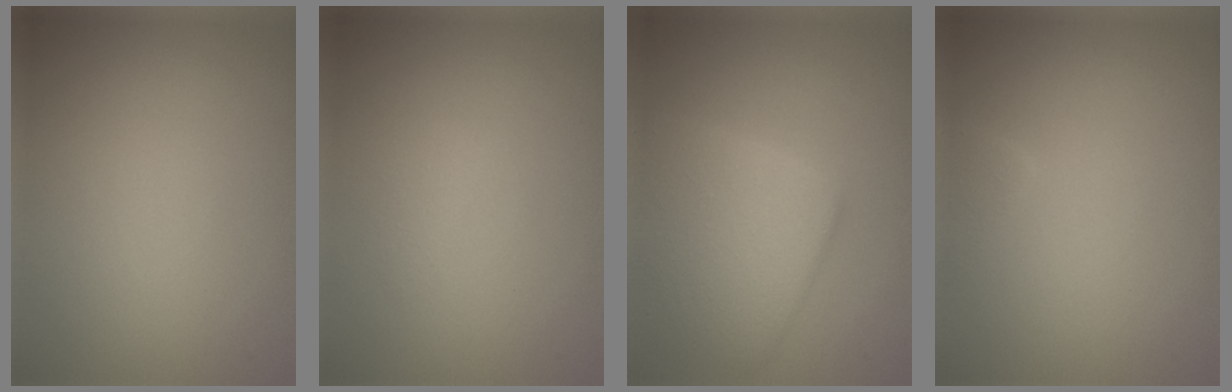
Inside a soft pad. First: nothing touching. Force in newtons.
{"total": 0.9, "press": 0.9, "slide": 0.1}
{"total": 5.7, "press": 5.7, "slide": 0.3}
{"total": 0.8, "press": 0.8, "slide": 0.0}